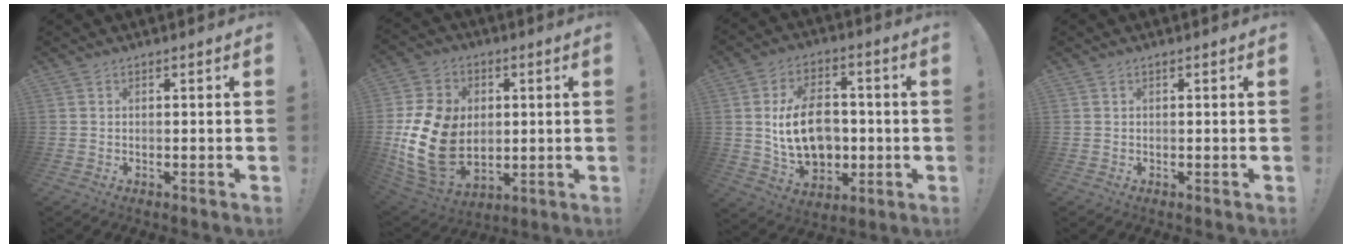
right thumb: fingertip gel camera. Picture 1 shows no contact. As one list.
[{"total": 22.9, "force": [0.8, 18.7, 13.2], "torque": [-0.242, 0.016, 0.045]}, {"total": 17.3, "force": [0.2, 12.3, 12.2], "torque": [-0.226, 0.003, 0.008]}, {"total": 0.0}]